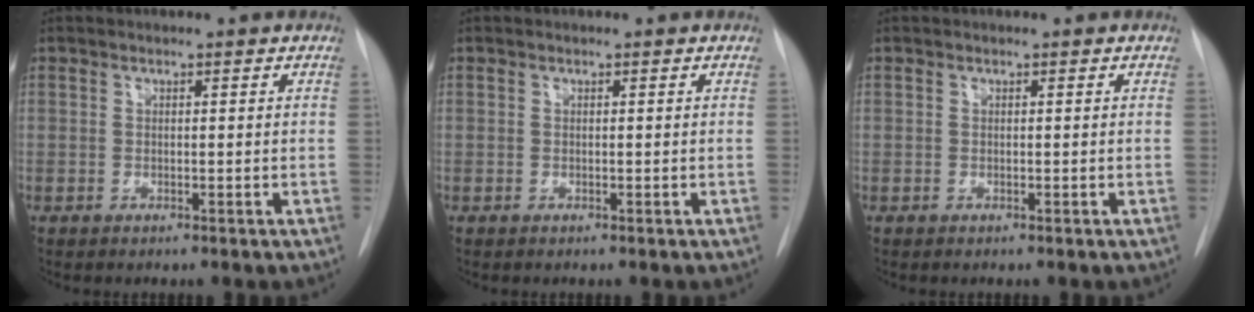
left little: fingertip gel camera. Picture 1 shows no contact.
{"total": 0.0}
{"total": 0.0}